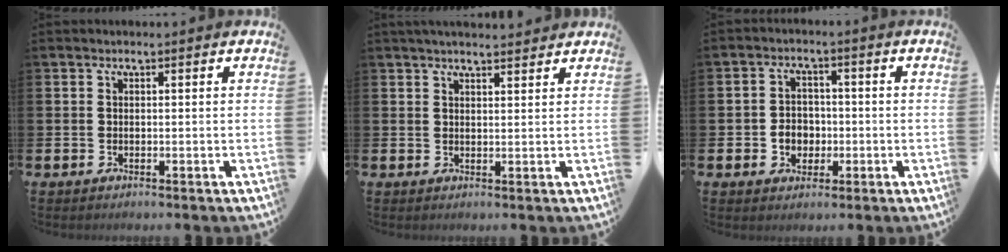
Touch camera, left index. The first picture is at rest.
{"total": 2.6, "force": [2.6, 0.2, 0.5], "torque": [-0.012, -0.008, 0.046]}
{"total": 3.6, "force": [-0.8, 3.2, 1.6], "torque": [-0.022, 0.001, -0.024]}